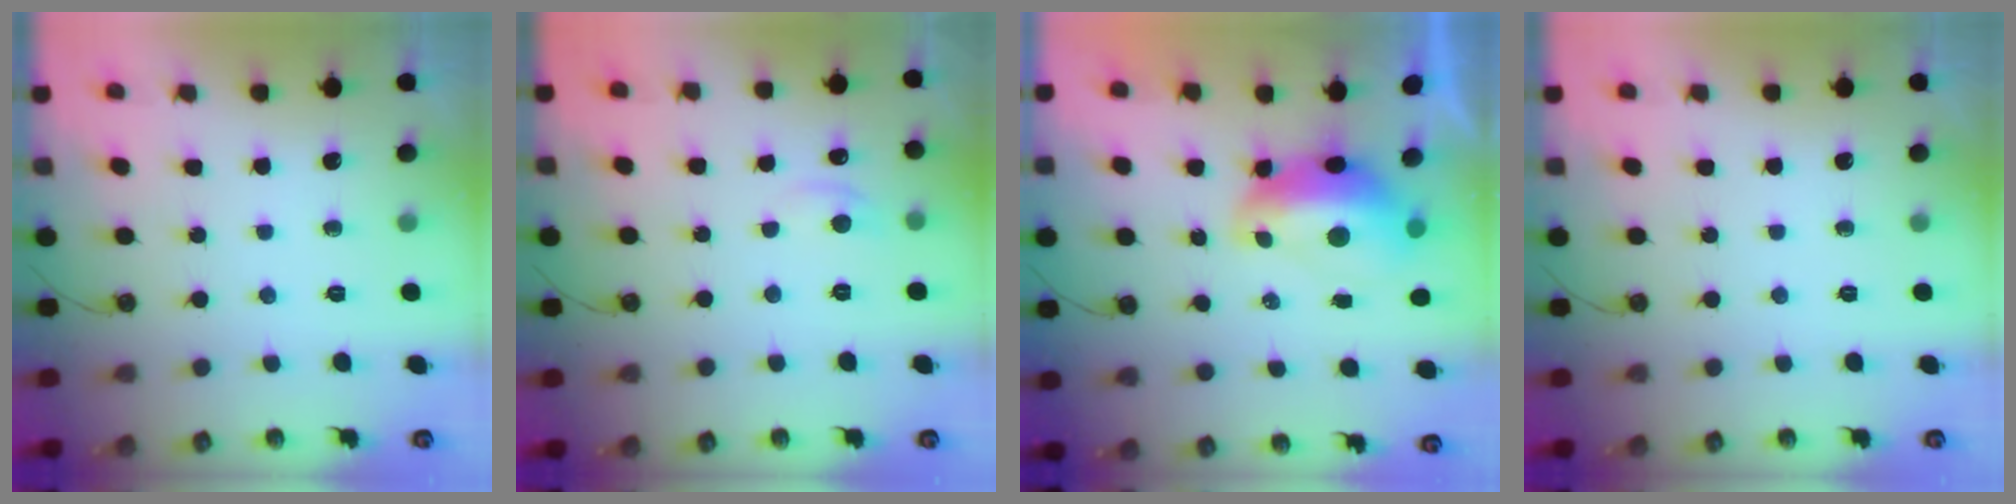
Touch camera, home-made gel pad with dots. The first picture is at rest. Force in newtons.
{"total": 1.6, "press": 1.4, "slide": 0.7}
{"total": 2.9, "press": 2.9, "slide": 0.7}
{"total": 0.0}